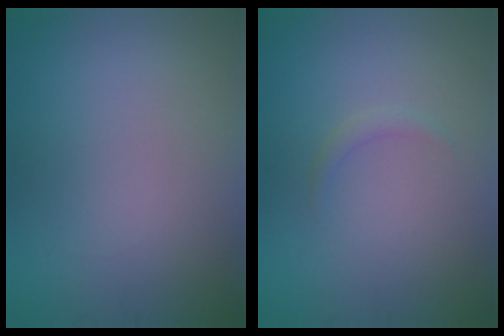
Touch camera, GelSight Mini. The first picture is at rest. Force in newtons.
{"total": 0.8, "press": 0.8, "slide": 0.0}